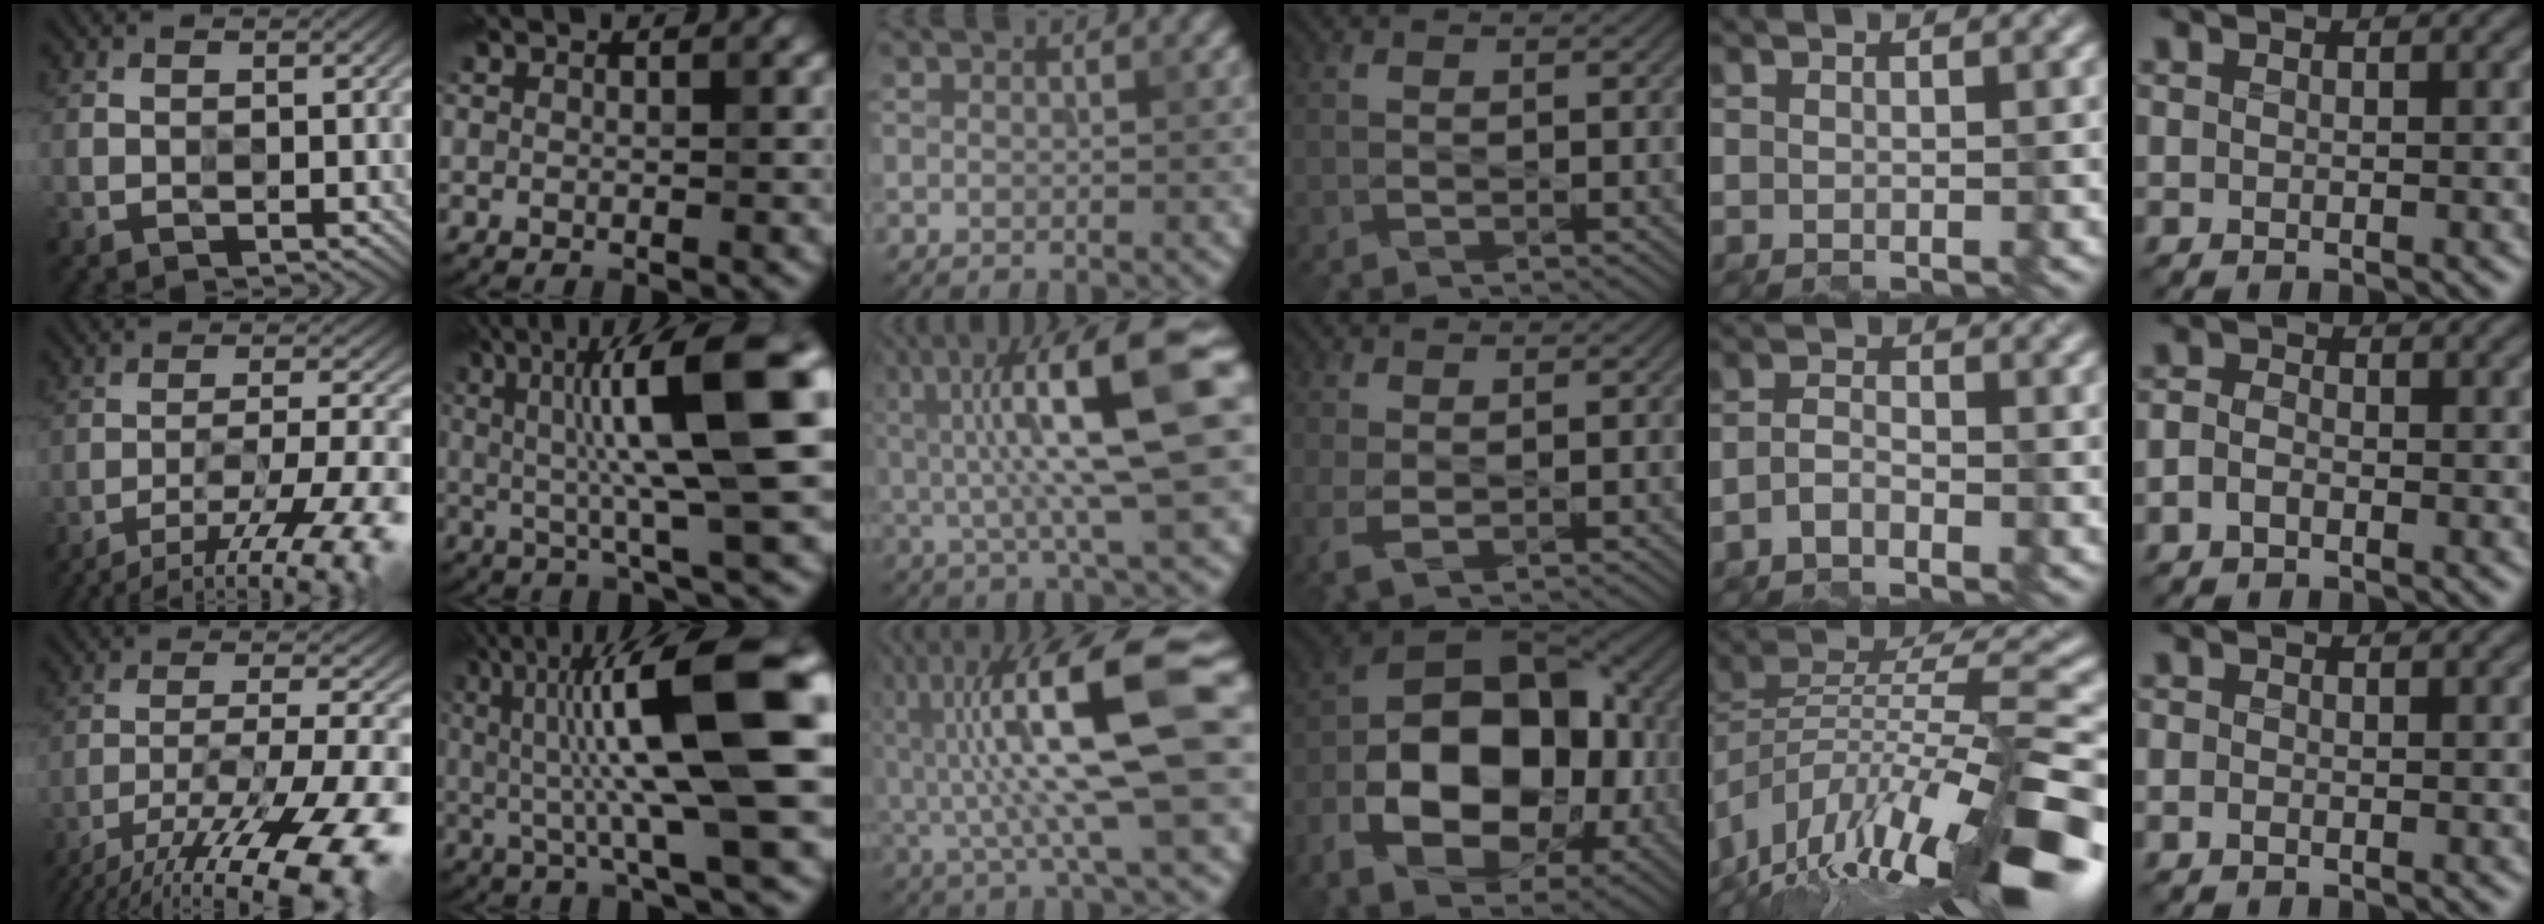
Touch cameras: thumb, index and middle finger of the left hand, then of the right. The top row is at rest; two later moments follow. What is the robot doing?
{"motion": "wipe", "object": "glass cup"}